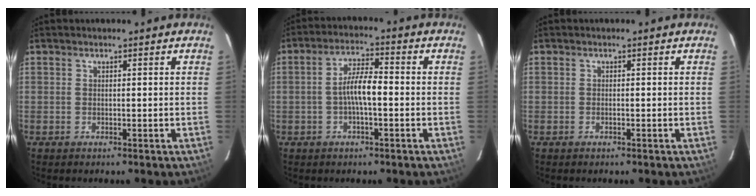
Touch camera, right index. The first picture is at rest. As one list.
[{"total": 5.7, "force": [-1.2, 1.3, 5.4], "torque": [-0.104, 0.011, -0.021]}, {"total": 0.0}]